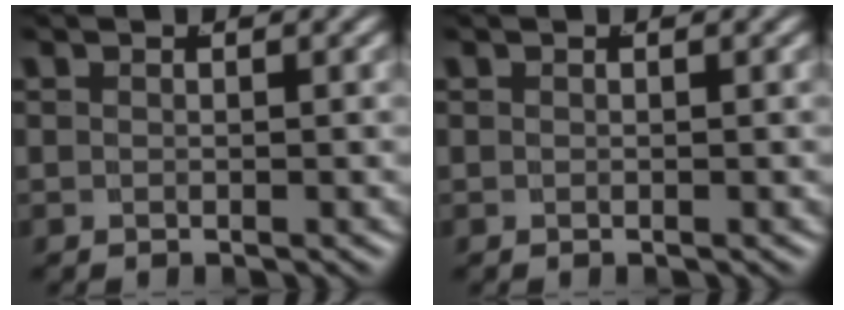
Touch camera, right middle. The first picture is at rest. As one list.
[{"total": 0.0}]